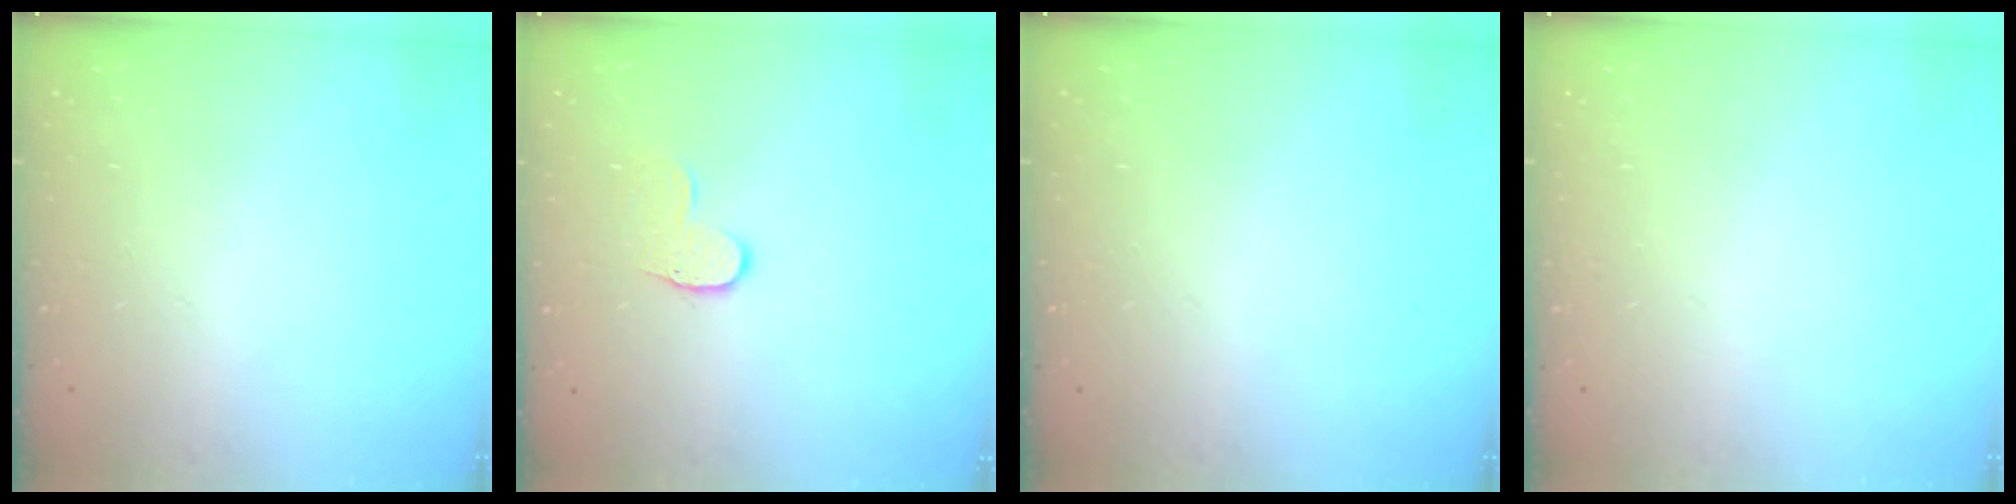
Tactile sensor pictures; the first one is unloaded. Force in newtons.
{"total": 6.6, "press": 6.6, "slide": 0.6}
{"total": 0.0}
{"total": 0.0}